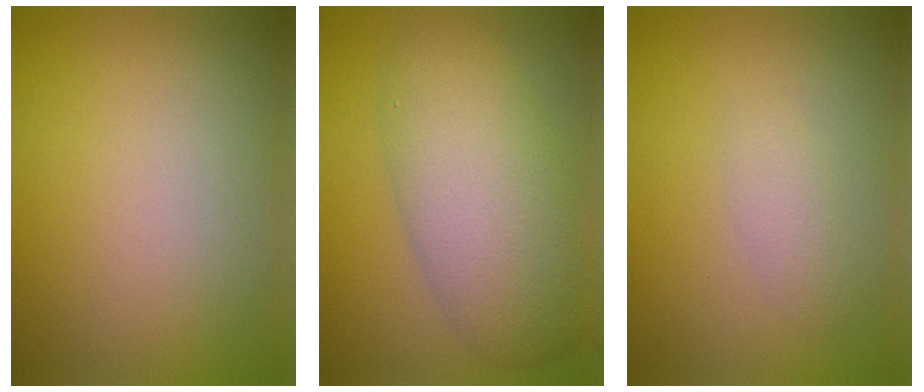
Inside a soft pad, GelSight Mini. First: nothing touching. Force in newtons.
{"total": 7.7, "press": 7.7, "slide": 0.2}
{"total": 1.3, "press": 1.3, "slide": 0.1}